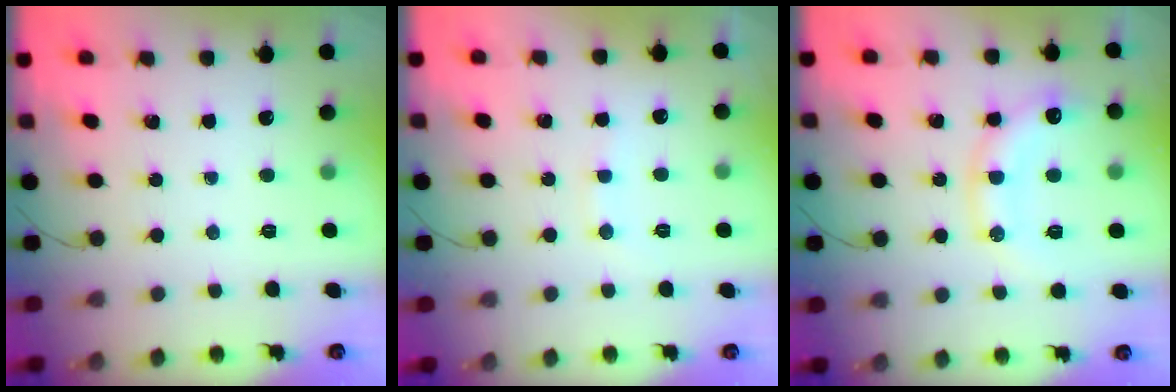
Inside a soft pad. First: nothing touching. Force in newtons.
{"total": 6.8, "press": 6.7, "slide": 1.4}
{"total": 14.3, "press": 14.2, "slide": 1.7}